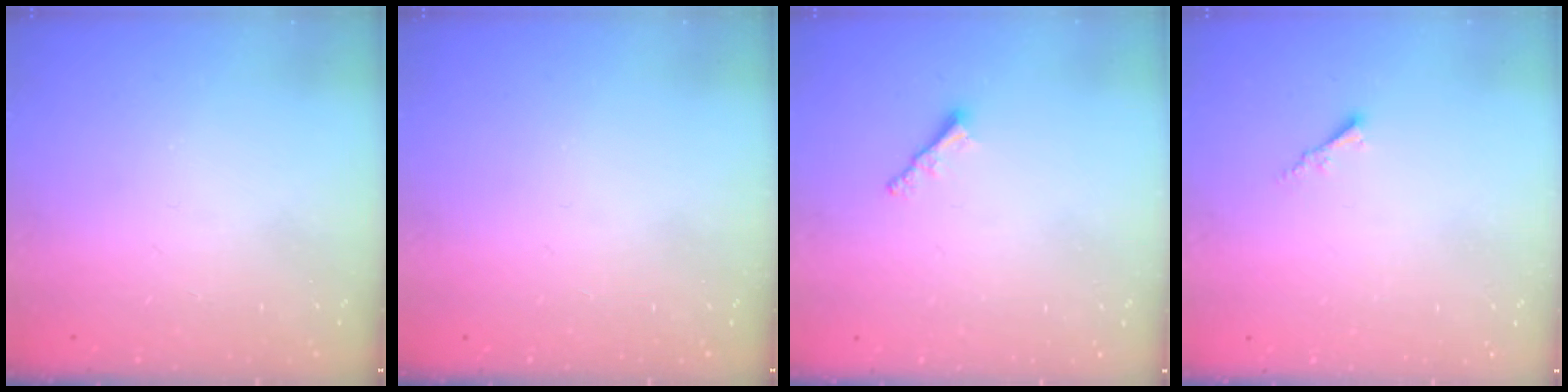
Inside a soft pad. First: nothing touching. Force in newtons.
{"total": 0.0}
{"total": 1.9, "press": 1.9, "slide": 0.5}
{"total": 1.7, "press": 1.6, "slide": 0.5}